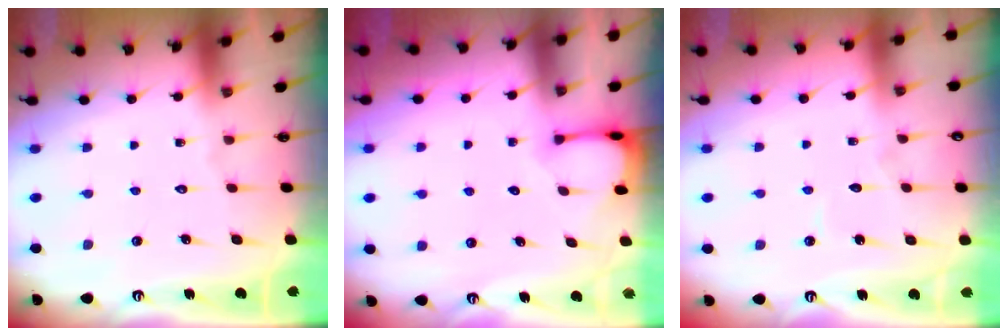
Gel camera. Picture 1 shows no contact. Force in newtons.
{"total": 2.3, "press": 2.3, "slide": 0.4}
{"total": 3.2, "press": 3.2, "slide": 0.3}